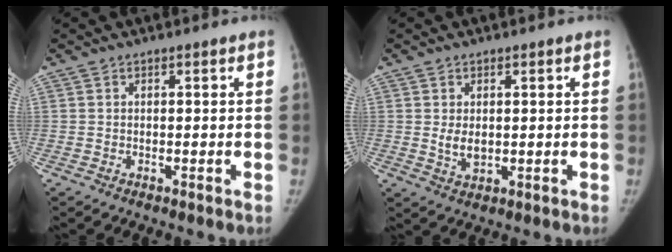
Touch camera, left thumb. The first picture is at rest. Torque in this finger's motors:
{"motor_torque": [-0.06, 0.11, -0.02, 0.02, 0.00]}